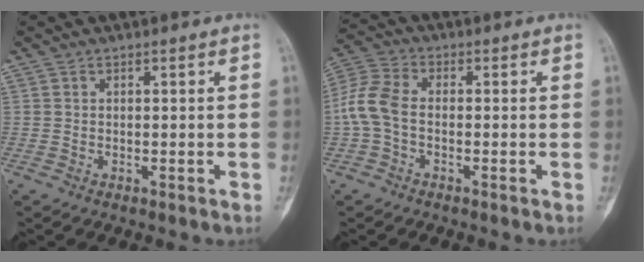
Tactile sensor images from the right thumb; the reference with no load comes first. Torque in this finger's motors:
{"motor_torque": [-0.03, 0.05, 0.47, -0.47, 0.15]}